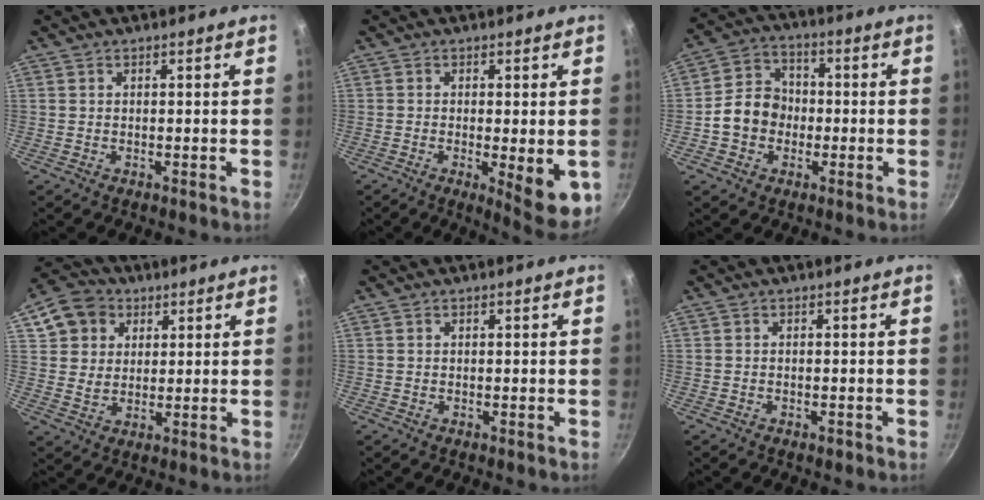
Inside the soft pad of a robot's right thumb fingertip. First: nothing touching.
{"total": 8.8, "force": [-1.8, 2.4, 8.3], "torque": [-0.103, -0.012, -0.015]}
{"total": 9.5, "force": [-1.6, 8.0, 4.8], "torque": [-0.050, 0.027, -0.042]}
{"total": 9.6, "force": [4.2, 7.9, 3.5], "torque": [-0.032, 0.002, 0.067]}
{"total": 0.0}
{"total": 1.0, "force": [-0.6, 0.5, 0.6], "torque": [-0.013, 0.003, -0.007]}